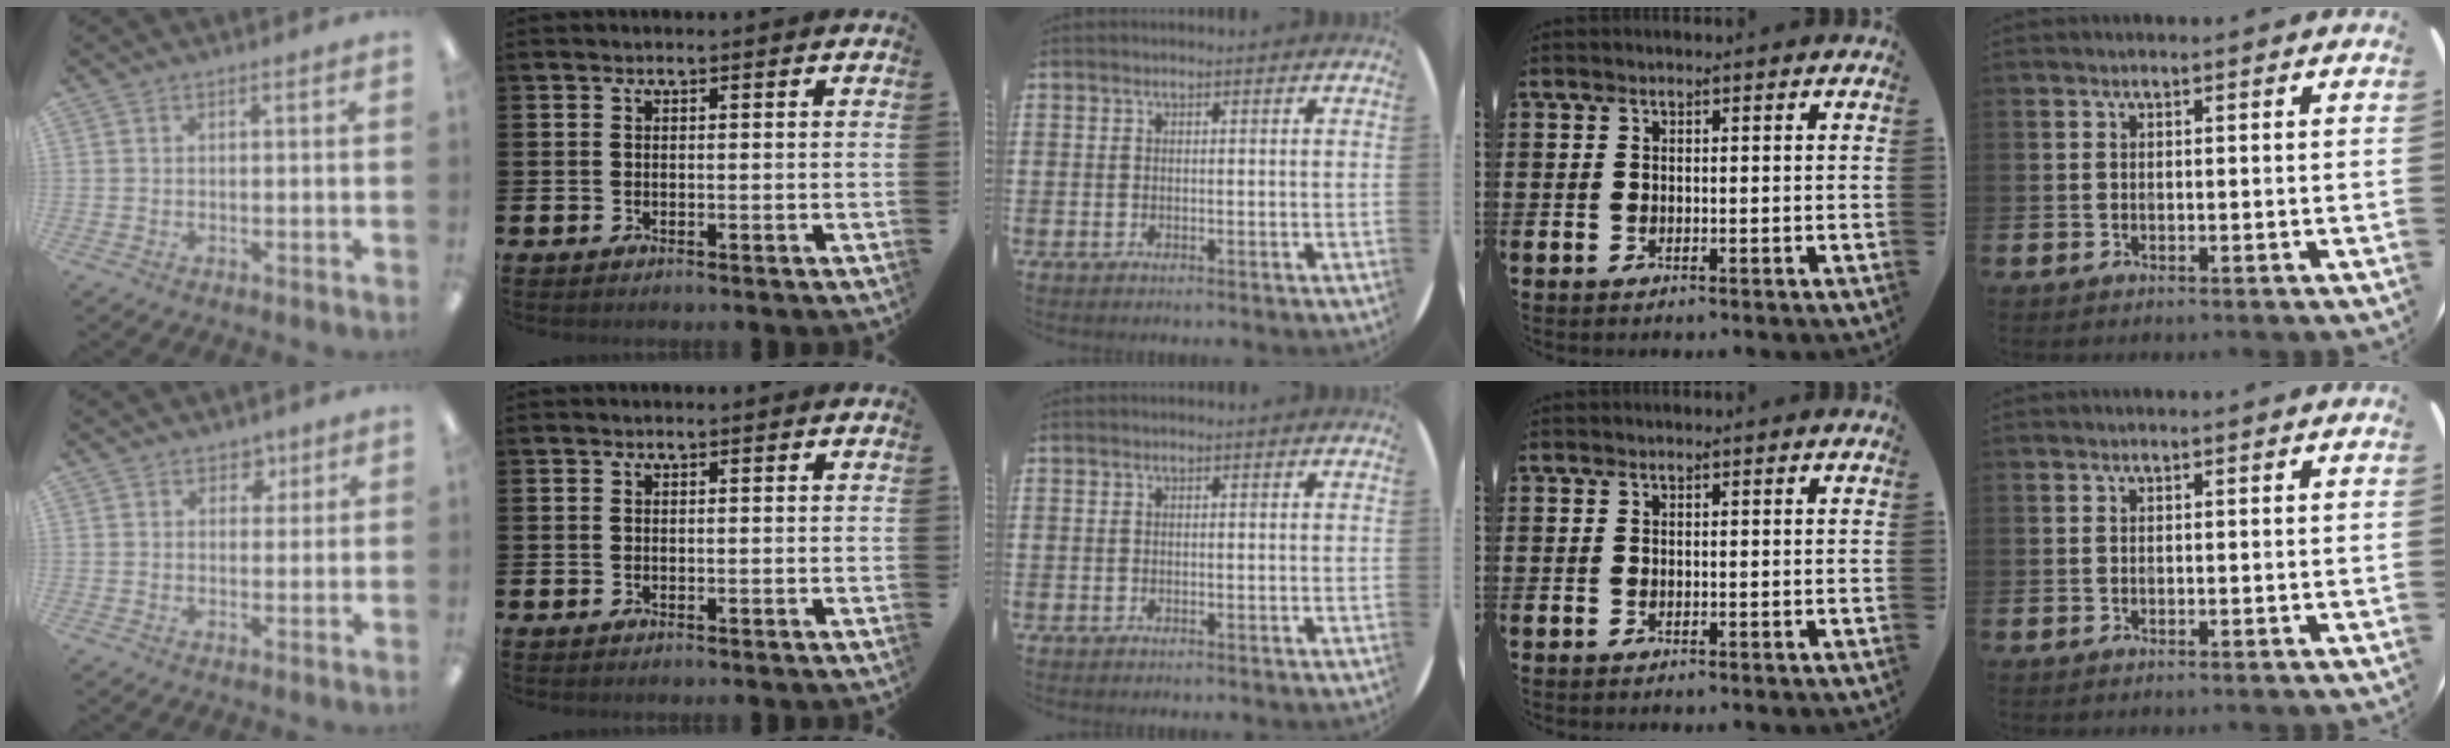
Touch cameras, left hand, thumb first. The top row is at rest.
{"thumb": {"total": 3.5, "force": [2.0, 2.6, 1.2], "torque": [-0.004, -0.005, 0.033]}}